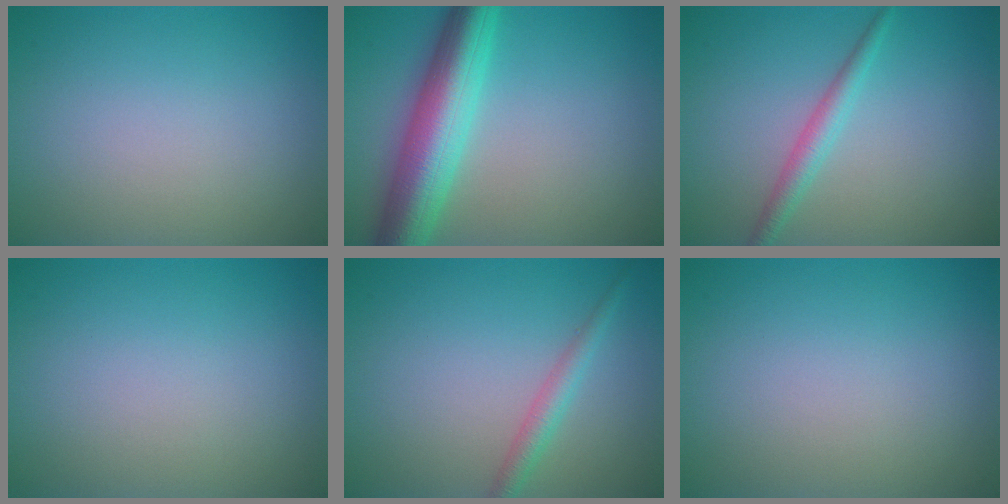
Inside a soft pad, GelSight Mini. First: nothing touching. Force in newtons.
{"total": 8.0, "press": 8.0, "slide": 0.2}
{"total": 2.1, "press": 2.1, "slide": 0.0}
{"total": 0.0}
{"total": 2.0, "press": 2.0, "slide": 0.1}
{"total": 0.0}